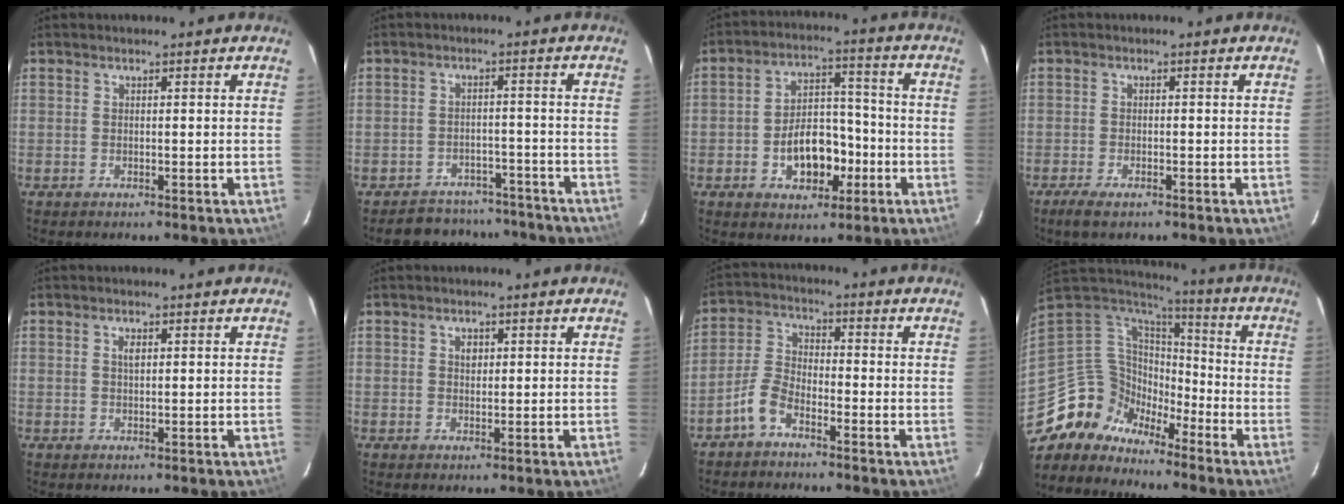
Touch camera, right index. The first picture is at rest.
{"total": 10.2, "force": [-8.9, 5.0, 1.1], "torque": [-0.027, 0.032, -0.106]}
{"total": 10.7, "force": [-3.8, 6.7, 7.5], "torque": [-0.139, 0.026, -0.048]}
{"total": 3.4, "force": [-2.4, 1.1, 2.2], "torque": [-0.053, -0.009, -0.045]}
{"total": 1.3, "force": [0.4, 0.7, 1.0], "torque": [-0.018, 0.002, 0.008]}
{"total": 1.5, "force": [0.5, 1.2, 0.7], "torque": [-0.010, 0.005, 0.008]}
{"total": 5.4, "force": [-3.9, 2.4, 3.0], "torque": [-0.072, 0.015, -0.083]}
{"total": 11.1, "force": [-9.4, 6.0, 0.4], "torque": [-0.024, 0.044, -0.190]}